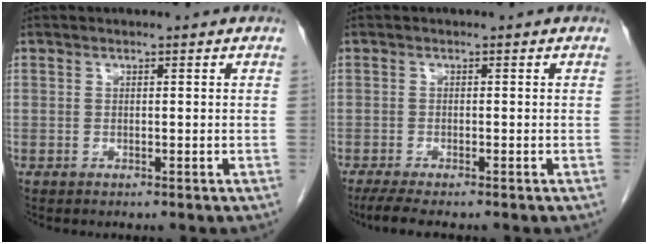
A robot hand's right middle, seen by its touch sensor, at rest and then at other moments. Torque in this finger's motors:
{"motor_torque": [0.27, -0.13, -0.02, 0.02]}